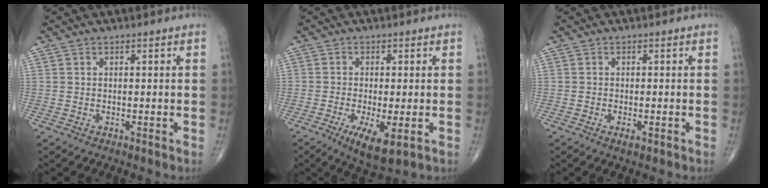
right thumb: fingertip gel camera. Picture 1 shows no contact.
{"total": 7.3, "force": [-2.7, 2.0, 6.5], "torque": [-0.115, -0.019, -0.041]}
{"total": 1.5, "force": [-0.8, 0.4, 1.2], "torque": [-0.021, -0.003, -0.012]}